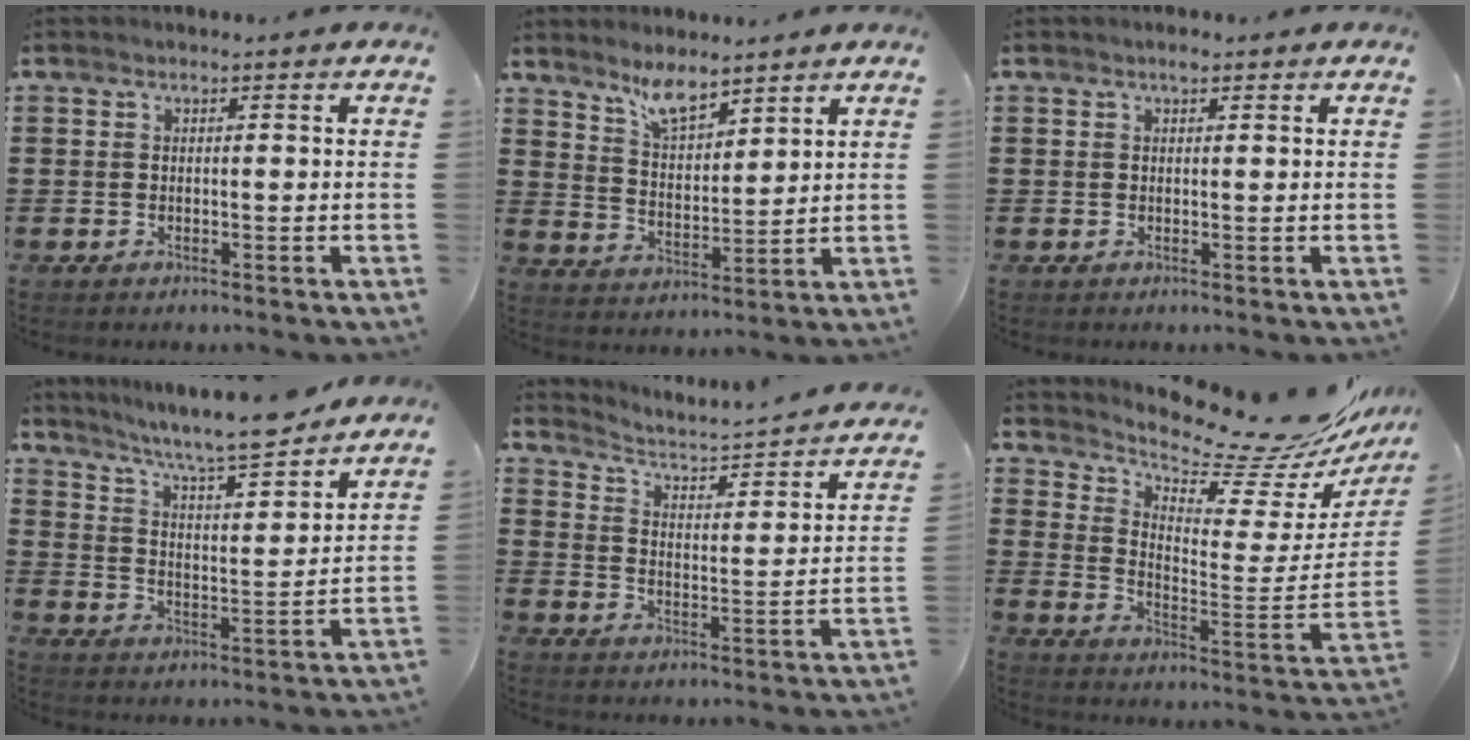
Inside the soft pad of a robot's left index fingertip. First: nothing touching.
{"total": 5.8, "force": [5.1, 1.3, 2.4], "torque": [-0.064, -0.016, 0.092]}
{"total": 1.2, "force": [0.8, 0.5, 0.7], "torque": [-0.015, 0.003, 0.014]}
{"total": 7.3, "force": [6.6, 0.1, 3.0], "torque": [-0.083, -0.045, 0.108]}
{"total": 2.0, "force": [1.9, 0.3, 0.6], "torque": [-0.033, -0.026, 0.017]}
{"total": 11.9, "force": [10.8, 1.7, 4.7], "torque": [-0.097, -0.089, 0.175]}